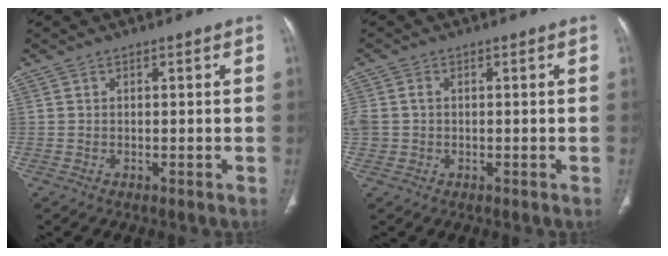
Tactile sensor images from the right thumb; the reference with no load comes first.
{"total": 3.3, "force": [0.0, 2.8, 1.8], "torque": [-0.047, 0.010, 0.004]}